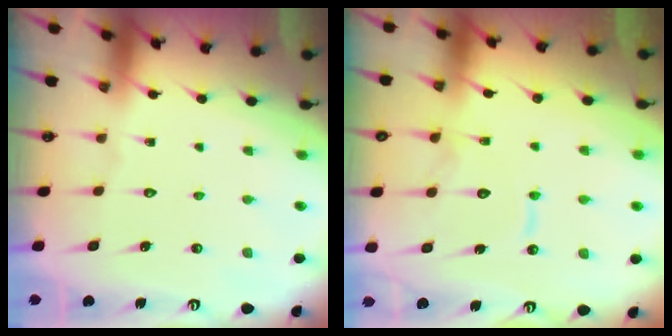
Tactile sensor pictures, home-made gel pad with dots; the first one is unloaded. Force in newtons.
{"total": 10.2, "press": 10.1, "slide": 1.0}